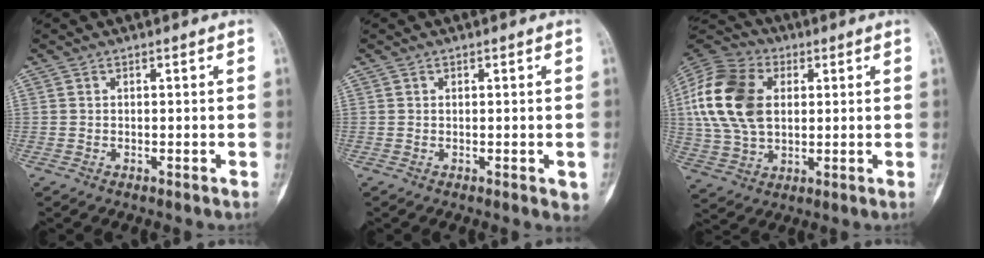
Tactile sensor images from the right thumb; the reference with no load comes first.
{"total": 2.7, "force": [-0.6, 1.1, 2.4], "torque": [-0.022, -0.003, -0.005]}
{"total": 19.3, "force": [3.2, 13.2, 13.6], "torque": [-0.273, 0.009, 0.060]}